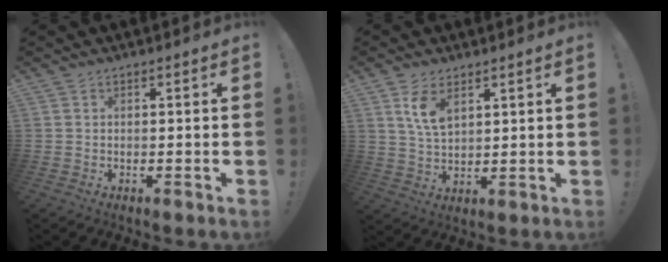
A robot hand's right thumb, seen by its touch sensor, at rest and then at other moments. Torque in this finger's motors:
{"motor_torque": [0.08, 0.08, 0.04, 0.05, 0.02]}